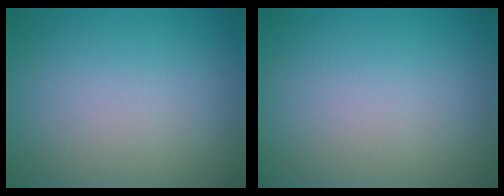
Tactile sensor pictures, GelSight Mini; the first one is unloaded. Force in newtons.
{"total": 0.0}